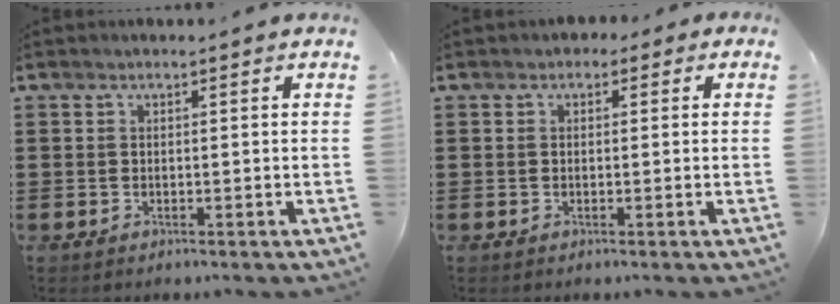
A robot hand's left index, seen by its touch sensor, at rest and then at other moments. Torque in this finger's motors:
{"motor_torque": [2.14, 0.00, 0.35, 0.03]}